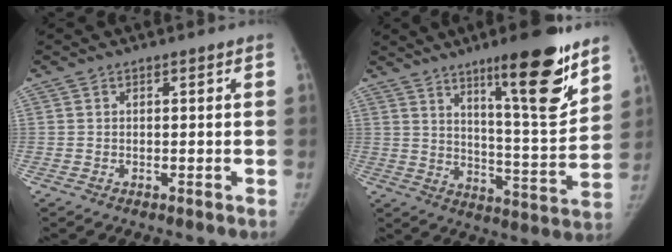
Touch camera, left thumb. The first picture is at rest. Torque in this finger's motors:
{"motor_torque": [1.37, -0.54, 1.51, -1.25, 0.37]}